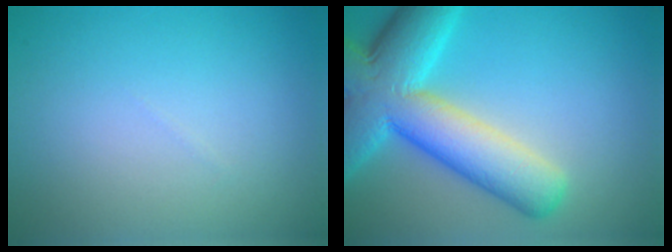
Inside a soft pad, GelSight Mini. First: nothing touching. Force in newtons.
{"total": 11.6, "press": 11.6, "slide": 0.4}